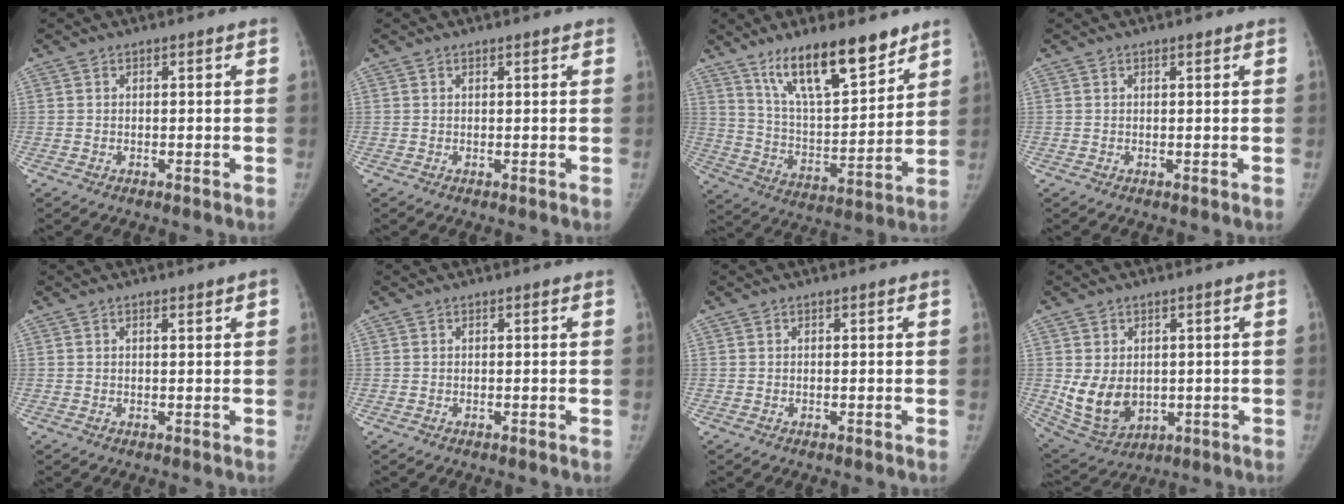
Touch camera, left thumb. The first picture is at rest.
{"total": 0.8, "force": [0.6, 0.1, 0.5], "torque": [-0.005, -0.001, 0.009]}
{"total": 18.2, "force": [12.6, 5.6, 11.8], "torque": [-0.162, -0.074, 0.226]}
{"total": 0.7, "force": [0.5, 0.1, 0.4], "torque": [-0.007, -0.003, 0.008]}
{"total": 1.1, "force": [0.6, 0.2, 0.9], "torque": [-0.016, 0.001, 0.010]}
{"total": 0.0}
{"total": 0.0}
{"total": 9.5, "force": [-0.1, 7.0, 6.3], "torque": [-0.095, -0.013, 0.023]}